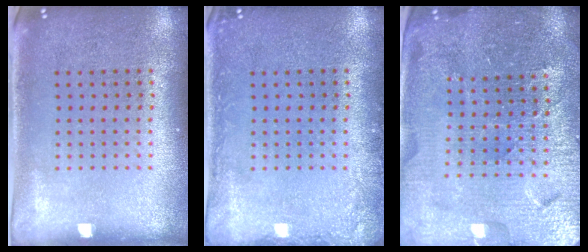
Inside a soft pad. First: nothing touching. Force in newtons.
{"total": 1.4, "press": 1.4, "slide": 0.2}
{"total": 5.1, "press": 4.7, "slide": 1.9}